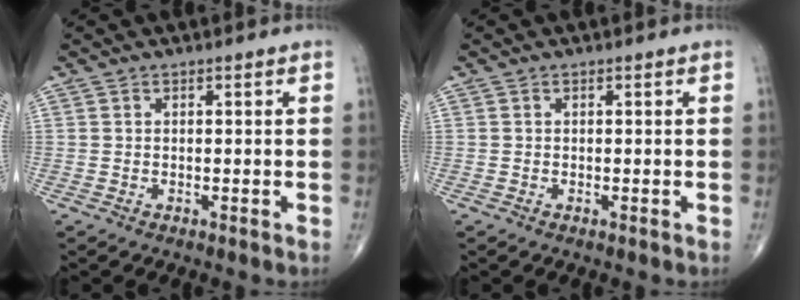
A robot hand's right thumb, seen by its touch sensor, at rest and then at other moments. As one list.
[{"total": 0.0}]